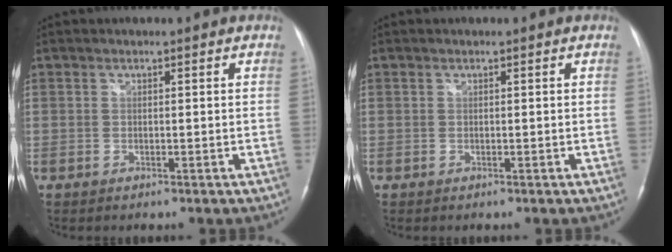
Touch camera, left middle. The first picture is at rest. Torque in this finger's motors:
{"motor_torque": [-0.09, 0.14, -0.06, -0.01]}